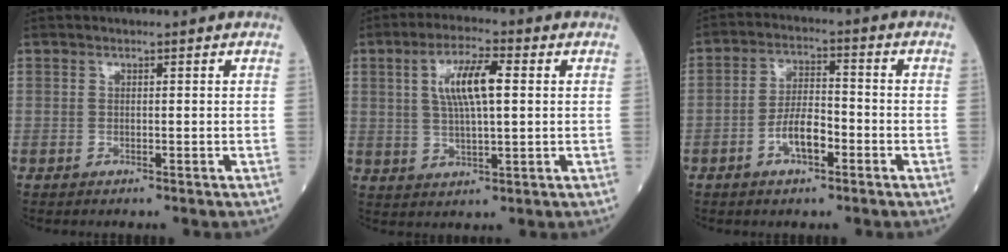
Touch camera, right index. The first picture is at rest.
{"total": 8.2, "force": [2.0, 1.8, 7.8], "torque": [-0.149, 0.011, 0.037]}
{"total": 6.0, "force": [-2.5, 2.2, 5.0], "torque": [-0.096, 0.011, -0.044]}